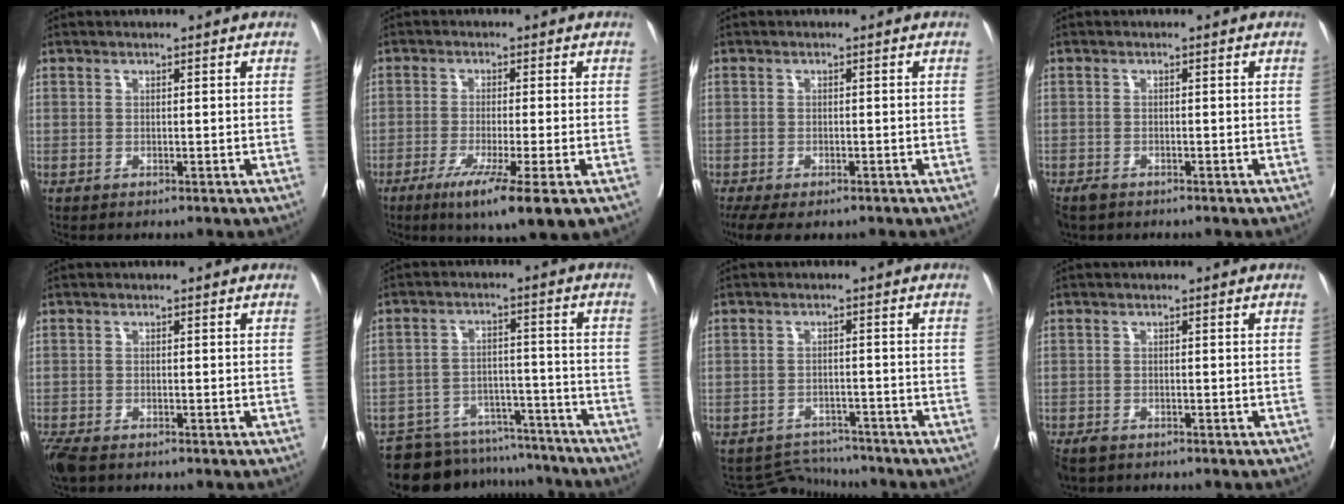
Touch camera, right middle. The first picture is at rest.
{"total": 9.4, "force": [-5.1, -0.1, 7.8], "torque": [-0.124, -0.027, -0.081]}
{"total": 7.3, "force": [-5.1, 3.3, 4.1], "torque": [-0.079, -0.011, -0.078]}
{"total": 2.4, "force": [-1.9, 1.2, 0.9], "torque": [-0.019, -0.004, -0.031]}
{"total": 4.7, "force": [-3.5, 1.9, 2.5], "torque": [-0.055, -0.013, -0.065]}
{"total": 15.2, "force": [-14.1, 5.0, 2.1], "torque": [-0.030, 0.027, -0.196]}
{"total": 4.7, "force": [-4.3, 0.5, -1.7], "torque": [0.029, 0.010, -0.065]}
{"total": 3.2, "force": [-2.5, 1.6, 1.3], "torque": [-0.026, -0.006, -0.041]}